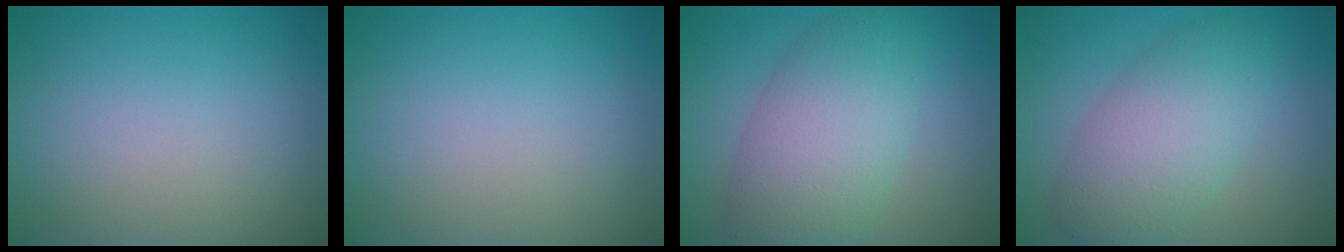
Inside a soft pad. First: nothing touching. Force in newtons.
{"total": 0.0}
{"total": 7.9, "press": 7.9, "slide": 0.1}
{"total": 6.4, "press": 6.4, "slide": 0.2}